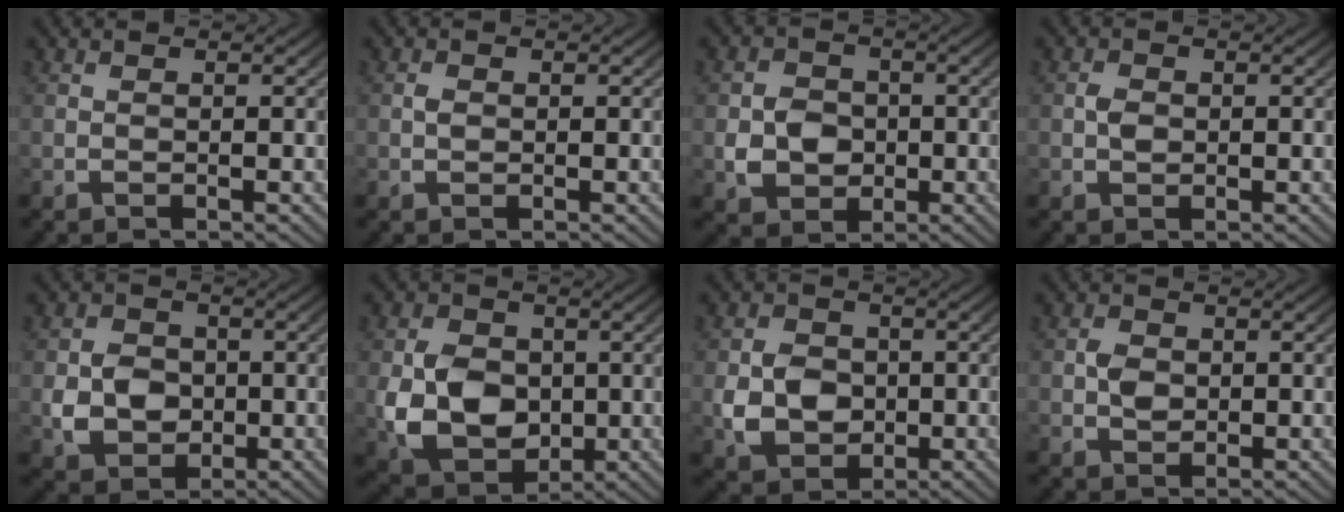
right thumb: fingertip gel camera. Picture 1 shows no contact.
{"total": 0.8, "force": [0.0, 0.6, 0.5], "torque": [-0.013, -0.005, 0.002]}
{"total": 5.6, "force": [-0.7, 4.7, 3.0], "torque": [-0.062, -0.021, -0.001]}
{"total": 1.6, "force": [0.0, 1.3, 1.0], "torque": [-0.022, -0.006, 0.001]}
{"total": 6.2, "force": [-0.7, 5.1, 3.4], "torque": [-0.073, -0.024, -0.001]}
{"total": 11.5, "force": [-0.8, 9.1, 7.1], "torque": [-0.165, -0.051, 0.009]}
{"total": 6.8, "force": [-0.7, 5.5, 4.0], "torque": [-0.087, -0.027, 0.001]}
{"total": 2.4, "force": [0.1, 2.0, 1.4], "torque": [-0.029, -0.009, 0.006]}